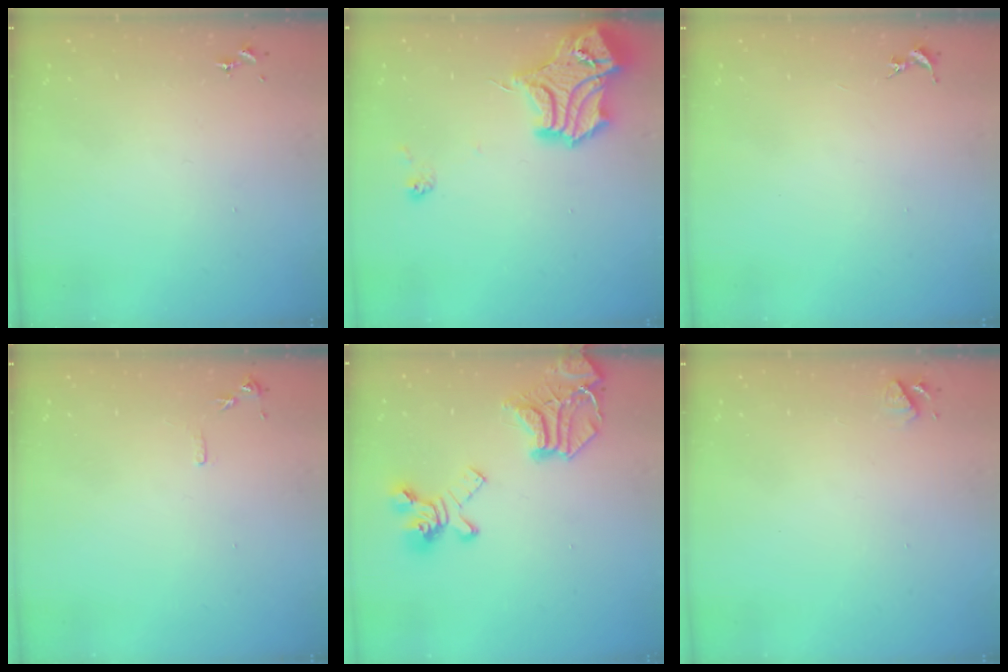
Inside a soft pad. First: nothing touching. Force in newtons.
{"total": 19.1, "press": 19.0, "slide": 1.8}
{"total": 0.0}
{"total": 6.1, "press": 6.0, "slide": 0.7}
{"total": 22.2, "press": 22.1, "slide": 2.3}
{"total": 4.9, "press": 4.8, "slide": 0.7}